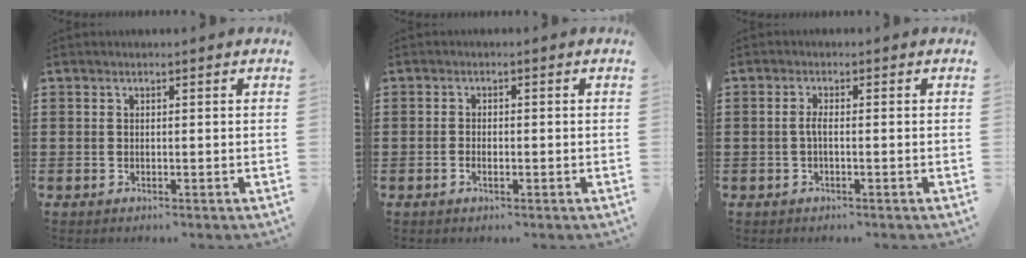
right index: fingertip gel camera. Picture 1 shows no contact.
{"total": 1.2, "force": [-0.6, 0.4, 0.9], "torque": [-0.020, -0.005, -0.009]}
{"total": 1.8, "force": [-0.6, 0.3, 1.7], "torque": [-0.047, -0.005, -0.015]}